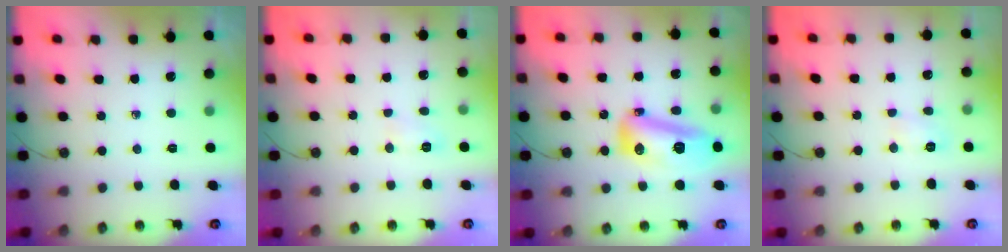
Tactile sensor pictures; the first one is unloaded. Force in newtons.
{"total": 6.2, "press": 6.1, "slide": 0.8}
{"total": 15.0, "press": 14.9, "slide": 1.4}
{"total": 3.8, "press": 3.8, "slide": 0.4}